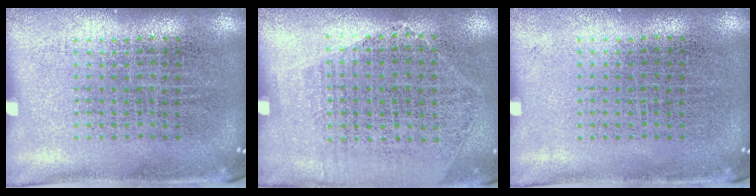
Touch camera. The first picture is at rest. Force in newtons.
{"total": 1.2, "press": 1.0, "slide": 0.6}
{"total": 0.0}